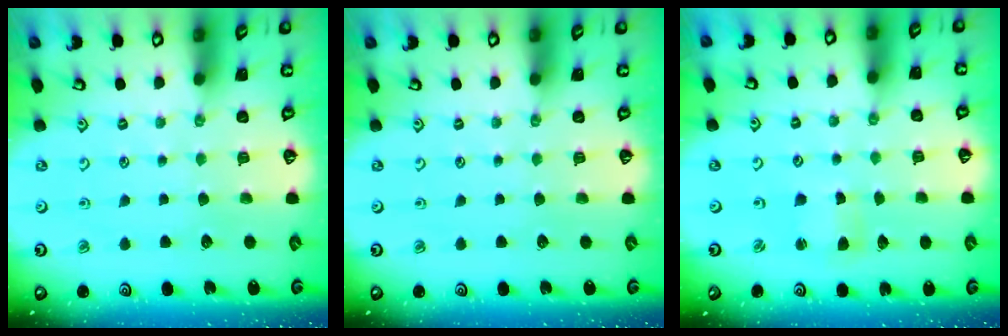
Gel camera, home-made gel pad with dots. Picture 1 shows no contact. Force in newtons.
{"total": 0.0}
{"total": 2.4, "press": 2.4, "slide": 0.2}